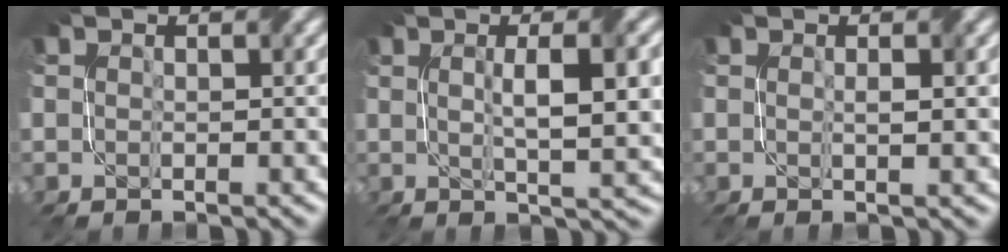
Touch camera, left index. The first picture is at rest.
{"total": 7.3, "force": [1.1, 1.8, 7.0], "torque": [-0.093, 0.006, 0.019]}
{"total": 1.5, "force": [0.2, 0.1, 1.5], "torque": [-0.025, 0.000, 0.003]}